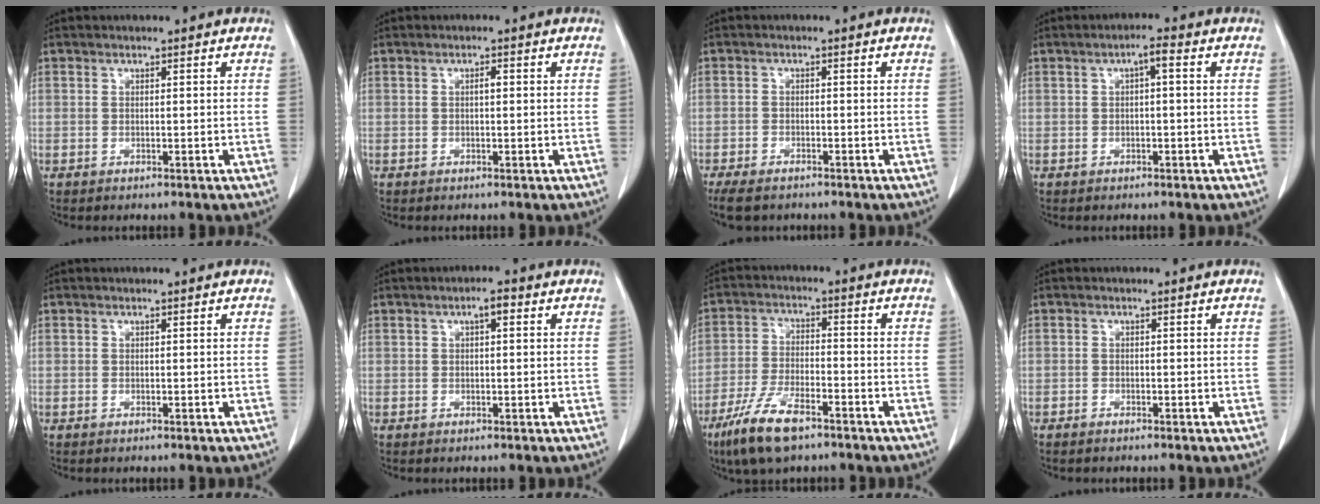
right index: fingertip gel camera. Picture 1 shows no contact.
{"total": 1.4, "force": [0.1, 0.5, 1.2], "torque": [-0.025, 0.002, 0.003]}
{"total": 7.6, "force": [-5.6, 3.5, 3.7], "torque": [-0.069, -0.009, -0.087]}
{"total": 2.9, "force": [0.8, 0.8, 2.7], "torque": [-0.047, 0.011, 0.011]}
{"total": 0.0}
{"total": 2.7, "force": [1.1, 1.0, 2.3], "torque": [-0.041, 0.009, 0.017]}
{"total": 10.4, "force": [-6.8, 3.2, 7.2], "torque": [-0.152, -0.016, -0.125]}
{"total": 0.9, "force": [-0.6, 0.6, 0.4], "torque": [-0.011, 0.000, -0.010]}